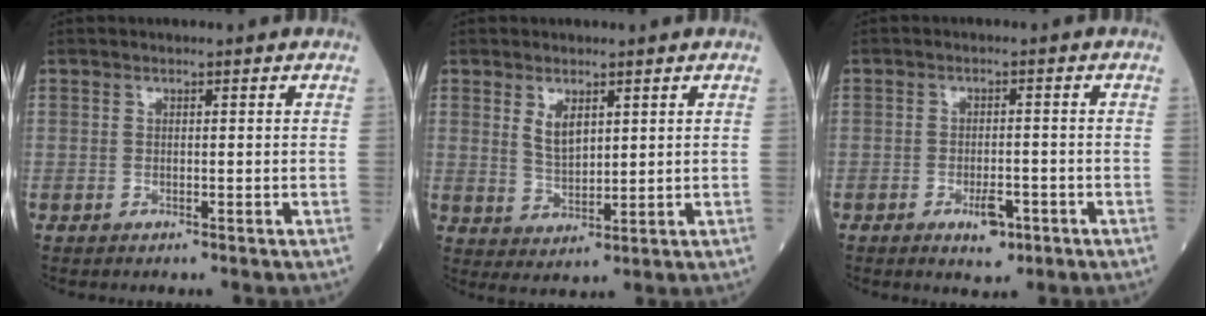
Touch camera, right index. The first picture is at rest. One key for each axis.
{"total": 4.3, "fx": 2.0, "fy": 1.8, "fz": 3.3, "tx": -0.063, "ty": -0.008, "tz": 0.044}
{"total": 3.7, "fx": -1.9, "fy": 1.6, "fz": 2.8, "tx": -0.043, "ty": 0.002, "tz": -0.020}